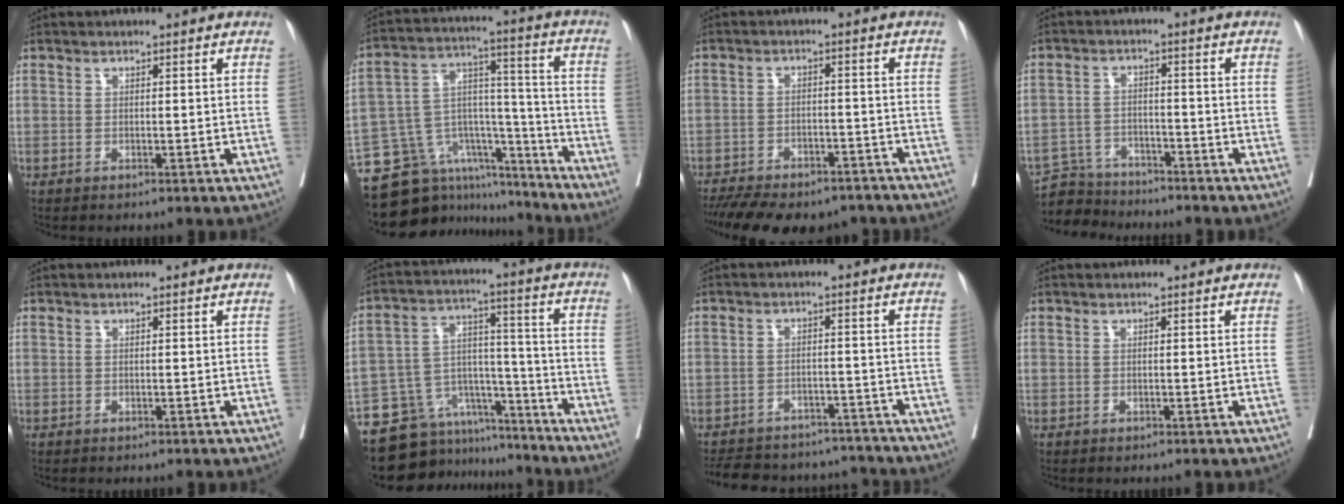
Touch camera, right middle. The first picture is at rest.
{"total": 15.5, "force": [-13.4, 7.3, 2.6], "torque": [-0.042, 0.078, -0.210]}
{"total": 17.5, "force": [-14.4, 6.8, 7.3], "torque": [-0.171, -0.005, -0.195]}
{"total": 5.8, "force": [-5.7, 1.3, -0.7], "torque": [0.013, 0.001, -0.102]}
{"total": 0.0}
{"total": 15.3, "force": [-14.0, 5.9, 1.7], "torque": [-0.032, 0.054, -0.220]}
{"total": 16.3, "force": [-14.7, 5.6, 4.3], "torque": [-0.103, 0.007, -0.192]}
{"total": 0.0}